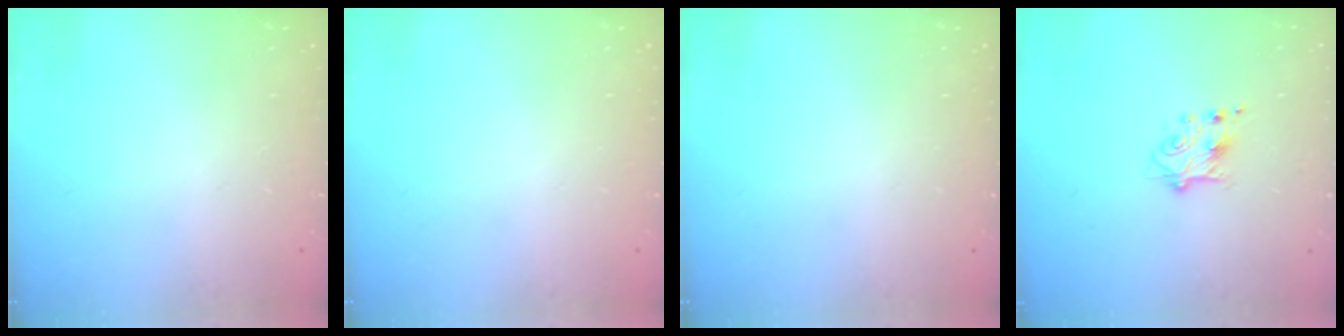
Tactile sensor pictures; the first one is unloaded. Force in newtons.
{"total": 0.0}
{"total": 0.0}
{"total": 5.5, "press": 5.4, "slide": 1.0}